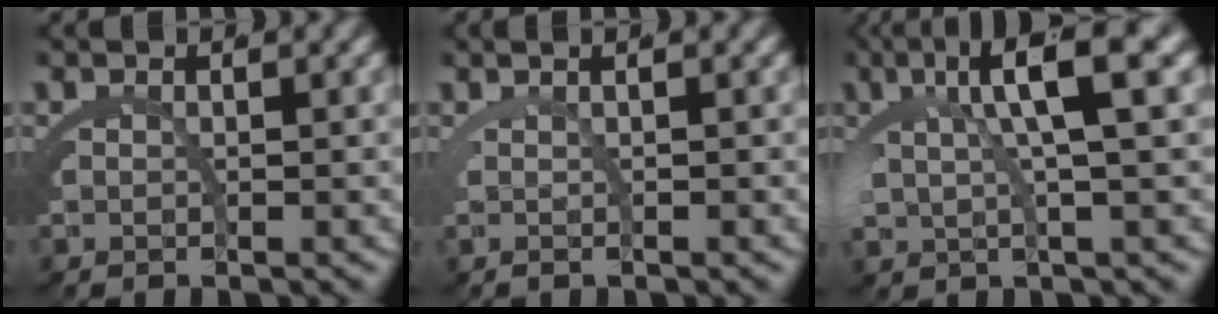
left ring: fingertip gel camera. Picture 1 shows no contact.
{"total": 0.6, "force": [0.2, 0.0, 0.6], "torque": [-0.006, 0.013, -0.002]}
{"total": 6.7, "force": [3.0, 1.6, 5.8], "torque": [-0.099, 0.021, 0.049]}